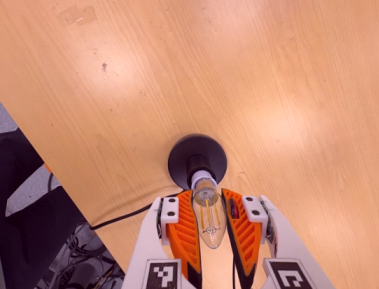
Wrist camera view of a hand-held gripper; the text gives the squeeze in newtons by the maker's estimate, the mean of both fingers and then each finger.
{"total": 20.5, "left": 22.4, "right": 18.6}